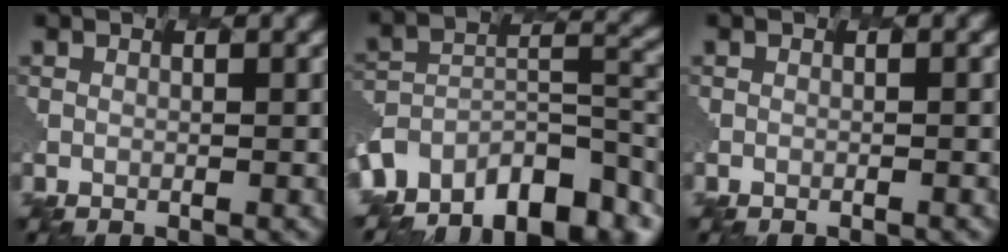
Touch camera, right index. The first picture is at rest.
{"total": 10.5, "force": [-8.0, 5.2, 4.5], "torque": [-0.082, 0.012, -0.139]}
{"total": 0.5, "force": [-0.5, 0.1, 0.1], "torque": [0.003, 0.003, -0.009]}